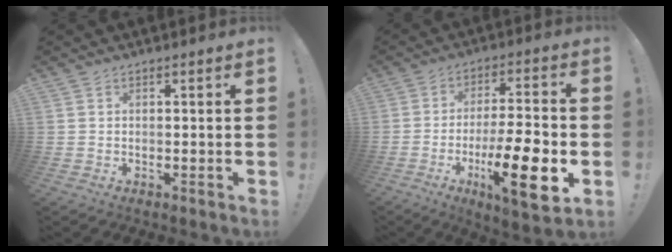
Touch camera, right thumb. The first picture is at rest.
{"total": 17.8, "force": [-5.9, 4.2, 16.2], "torque": [-0.254, 0.016, -0.090]}